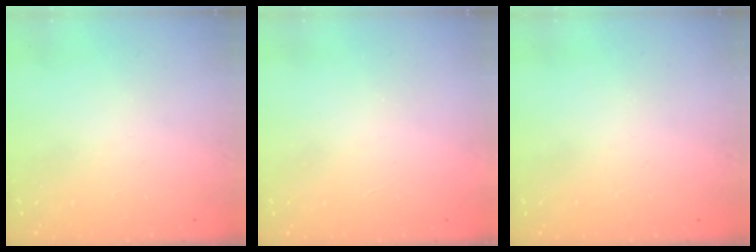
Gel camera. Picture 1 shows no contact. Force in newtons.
{"total": 1.7, "press": 1.6, "slide": 0.1}
{"total": 0.0}